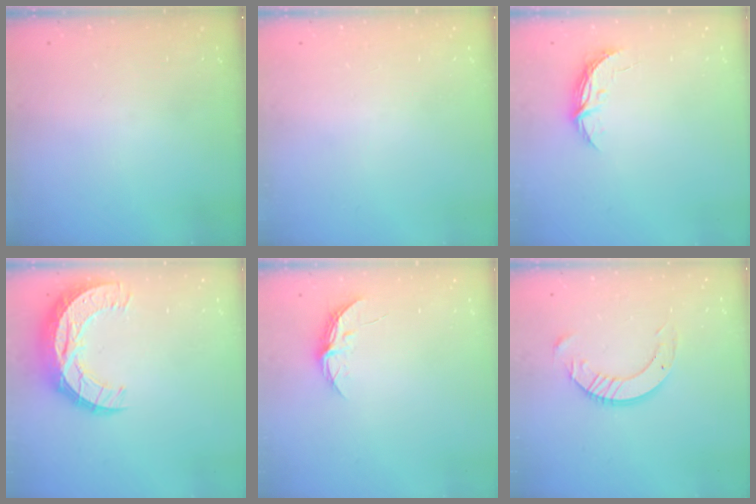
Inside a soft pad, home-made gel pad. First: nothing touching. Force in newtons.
{"total": 0.0}
{"total": 4.6, "press": 4.6, "slide": 0.4}
{"total": 13.7, "press": 13.7, "slide": 0.9}
{"total": 5.3, "press": 5.3, "slide": 0.5}
{"total": 10.1, "press": 10.0, "slide": 1.0}